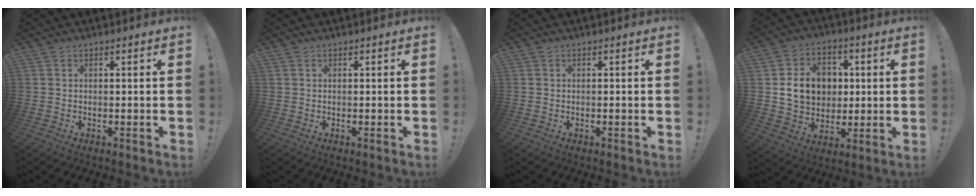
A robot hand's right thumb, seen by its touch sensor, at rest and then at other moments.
{"total": 0.0}
{"total": 0.0}
{"total": 14.2, "force": [2.0, 12.1, 7.2], "torque": [-0.103, 0.000, 0.049]}